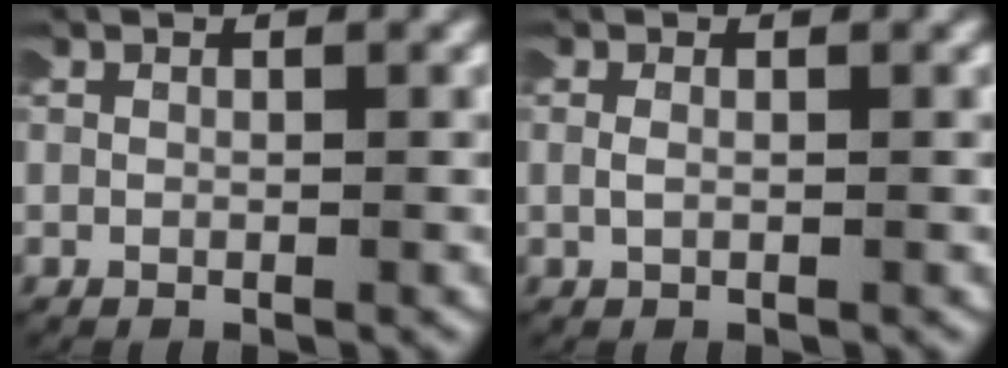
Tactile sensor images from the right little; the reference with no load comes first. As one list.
[{"total": 0.6, "force": [0.1, 0.2, 0.6], "torque": [-0.014, 0.002, 0.000]}]